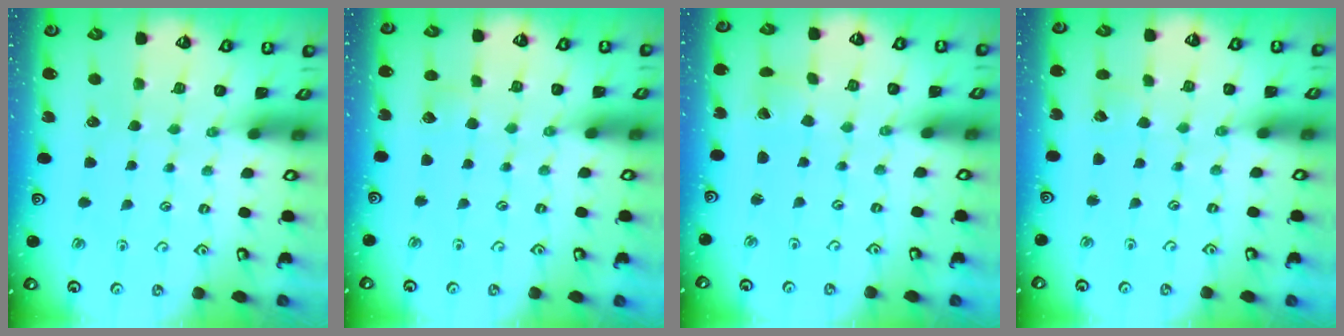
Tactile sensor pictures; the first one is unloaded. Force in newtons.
{"total": 2.7, "press": 2.7, "slide": 0.4}
{"total": 1.2, "press": 1.2, "slide": 0.1}
{"total": 2.8, "press": 2.8, "slide": 0.3}